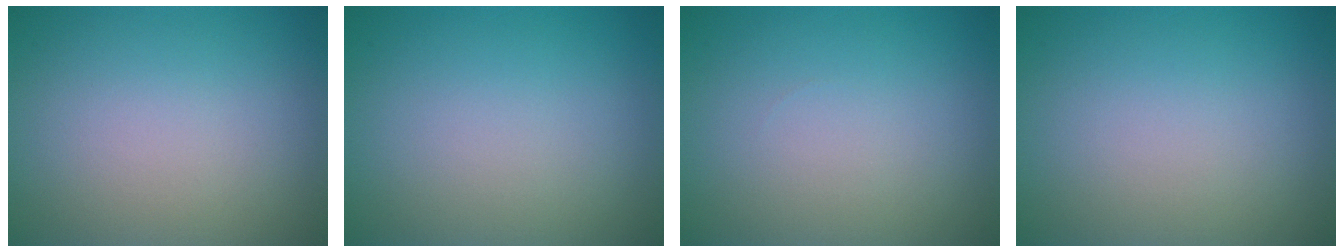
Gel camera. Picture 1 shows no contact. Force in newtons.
{"total": 0.0}
{"total": 0.0}
{"total": 0.0}